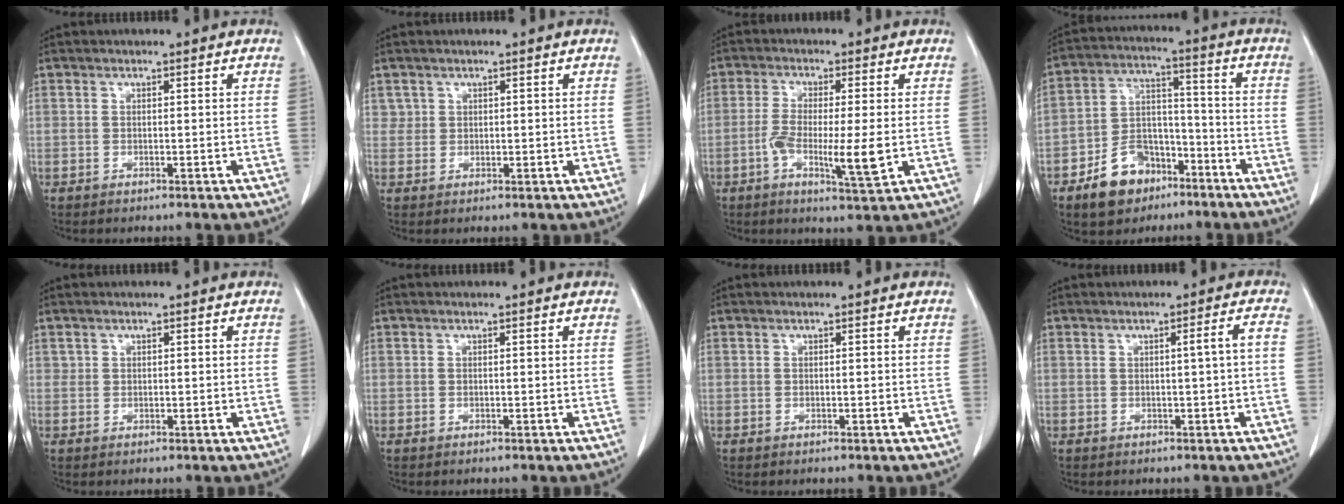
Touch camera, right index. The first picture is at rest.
{"total": 1.6, "force": [0.9, 1.3, -0.1], "torque": [0.019, 0.002, 0.011]}
{"total": 7.9, "force": [-1.8, 0.9, 7.7], "torque": [-0.134, -0.014, -0.035]}
{"total": 10.5, "force": [-6.2, 7.0, 4.7], "torque": [-0.086, 0.024, -0.101]}
{"total": 0.7, "force": [0.4, 0.6, 0.1], "torque": [0.008, 0.001, 0.006]}
{"total": 0.0}
{"total": 0.0}
{"total": 2.1, "force": [-0.2, -0.5, 2.1], "torque": [-0.031, 0.002, 0.001]}